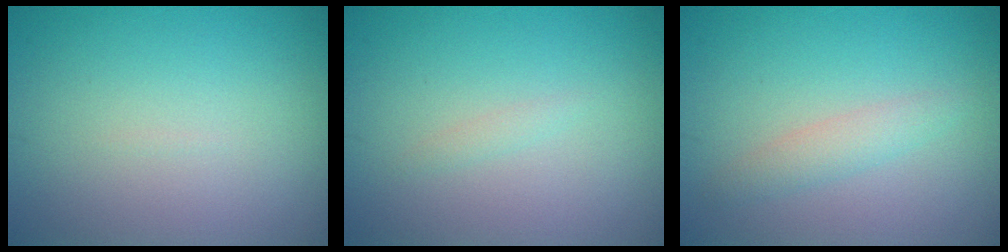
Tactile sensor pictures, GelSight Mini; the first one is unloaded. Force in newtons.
{"total": 0.6, "press": 0.6, "slide": 0.0}
{"total": 1.7, "press": 1.7, "slide": 0.1}